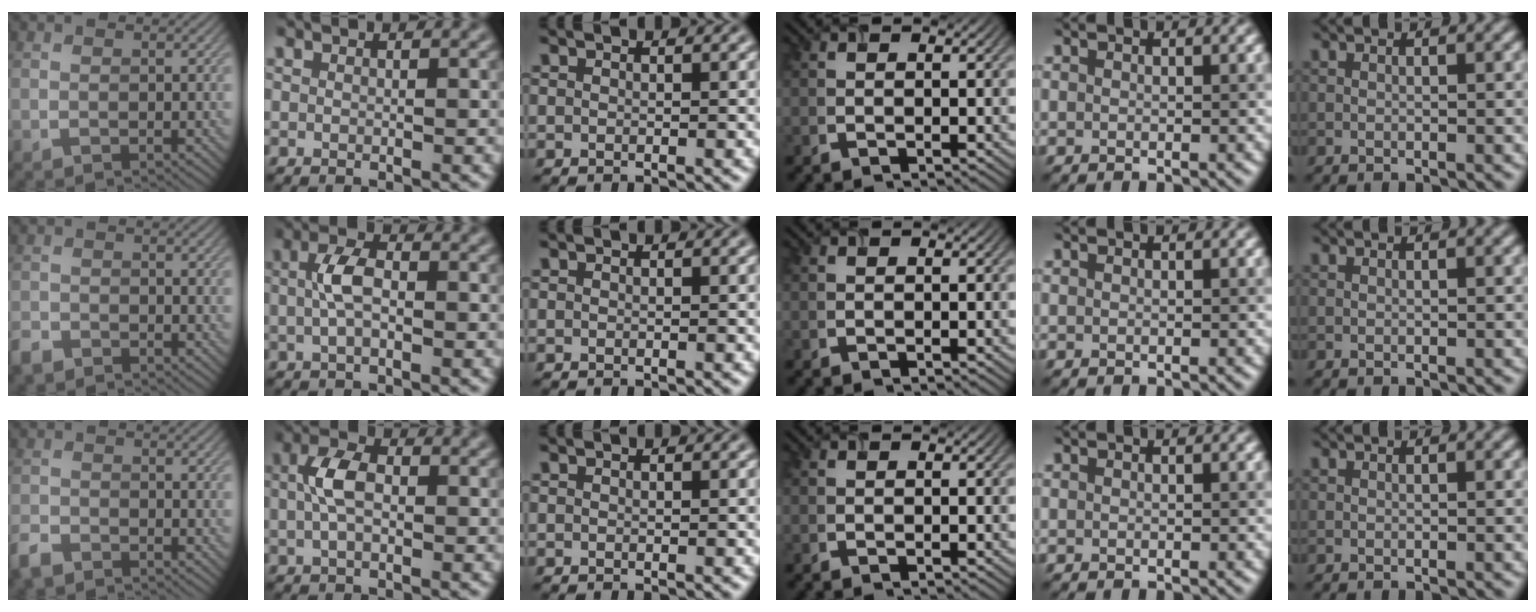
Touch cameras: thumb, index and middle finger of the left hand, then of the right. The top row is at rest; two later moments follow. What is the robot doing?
{"motion": "insert", "object": "airpods case & airpods"}